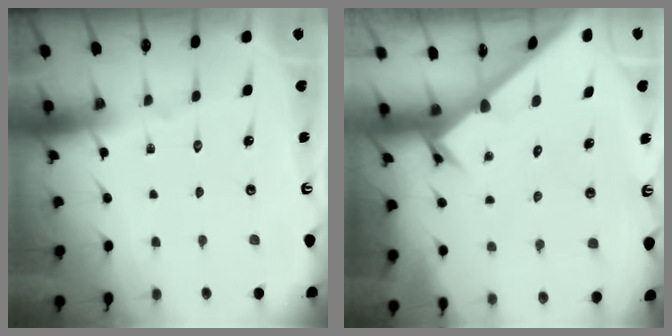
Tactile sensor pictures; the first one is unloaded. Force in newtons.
{"total": 2.5, "press": 2.5, "slide": 0.2}